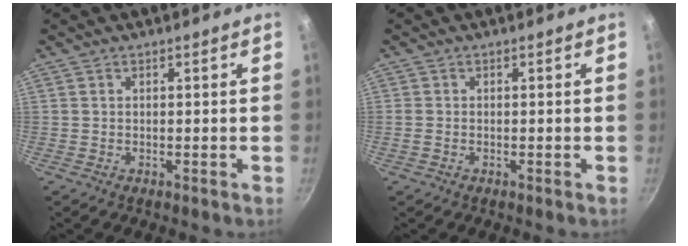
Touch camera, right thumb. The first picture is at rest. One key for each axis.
{"total": 1.2, "fx": -0.3, "fy": 0.9, "fz": 0.8, "tx": -0.019, "ty": 0.001, "tz": -0.007}